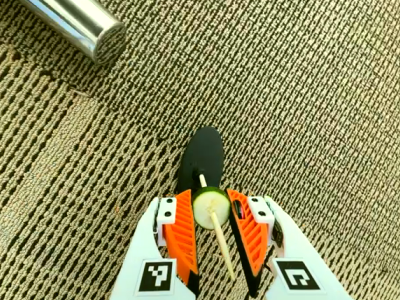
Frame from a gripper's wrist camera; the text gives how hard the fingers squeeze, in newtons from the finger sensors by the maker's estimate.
{"total": 7.9, "left": 7.3, "right": 8.5}